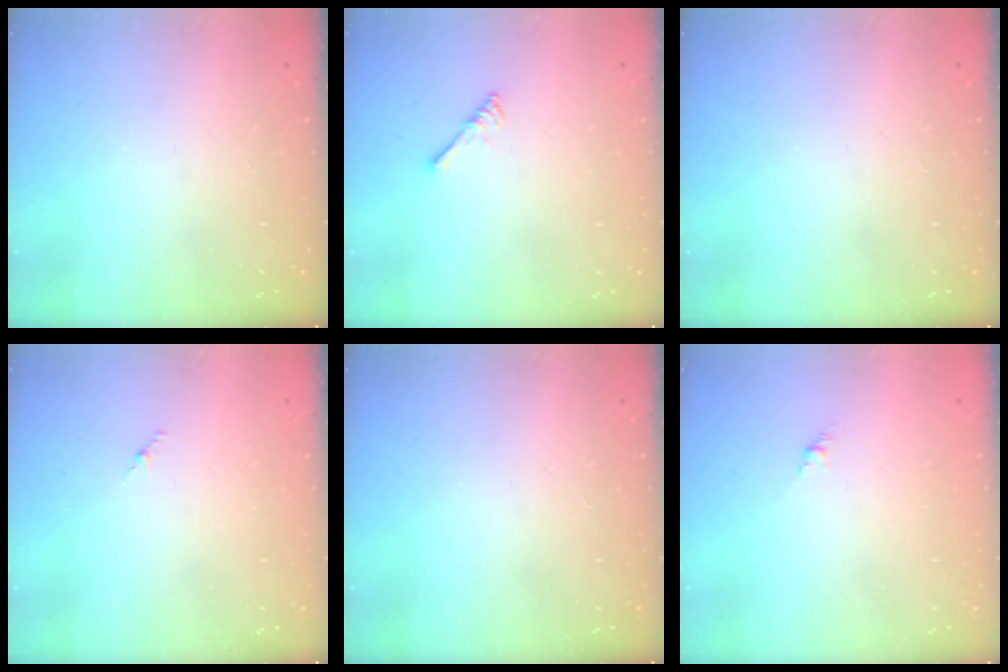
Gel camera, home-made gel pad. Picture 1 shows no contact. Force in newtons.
{"total": 2.7, "press": 2.6, "slide": 0.5}
{"total": 0.0}
{"total": 1.2, "press": 1.1, "slide": 0.6}
{"total": 0.0}
{"total": 1.5, "press": 1.4, "slide": 0.6}